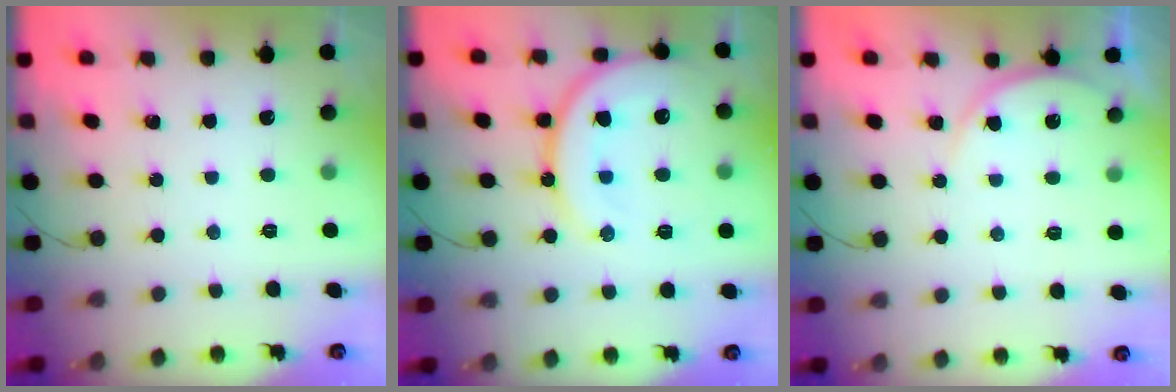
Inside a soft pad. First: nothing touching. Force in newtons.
{"total": 16.6, "press": 16.4, "slide": 2.0}
{"total": 5.0, "press": 5.0, "slide": 0.5}